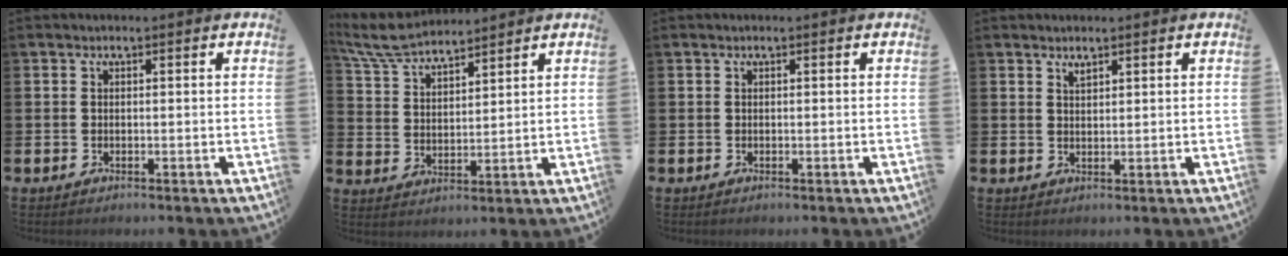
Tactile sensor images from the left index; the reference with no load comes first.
{"total": 6.8, "force": [6.5, 1.3, 1.7], "torque": [-0.063, -0.025, 0.120]}
{"total": 0.0}
{"total": 1.5, "force": [1.4, 0.4, 0.4], "torque": [0.001, -0.002, 0.023]}